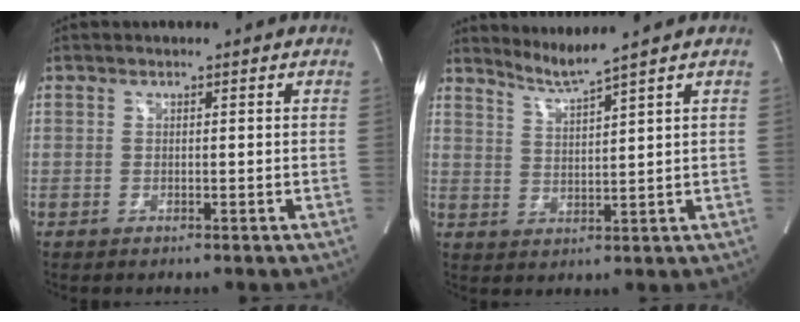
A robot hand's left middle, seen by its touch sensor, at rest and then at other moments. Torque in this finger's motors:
{"motor_torque": [-0.05, -0.43, -0.18, 0.00]}